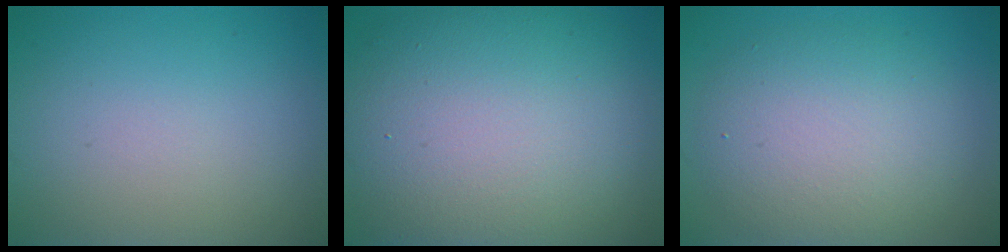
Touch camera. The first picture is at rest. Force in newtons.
{"total": 14.6, "press": 14.5, "slide": 0.7}
{"total": 6.2, "press": 6.2, "slide": 0.7}